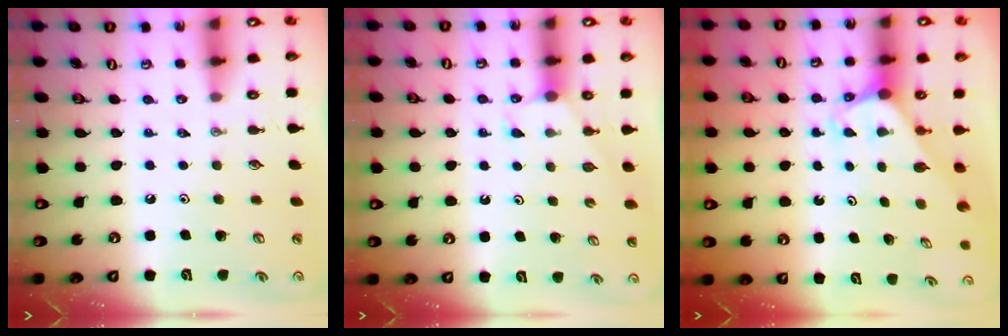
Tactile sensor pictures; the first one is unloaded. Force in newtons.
{"total": 2.9, "press": 2.9, "slide": 0.3}
{"total": 1.8, "press": 1.8, "slide": 0.1}